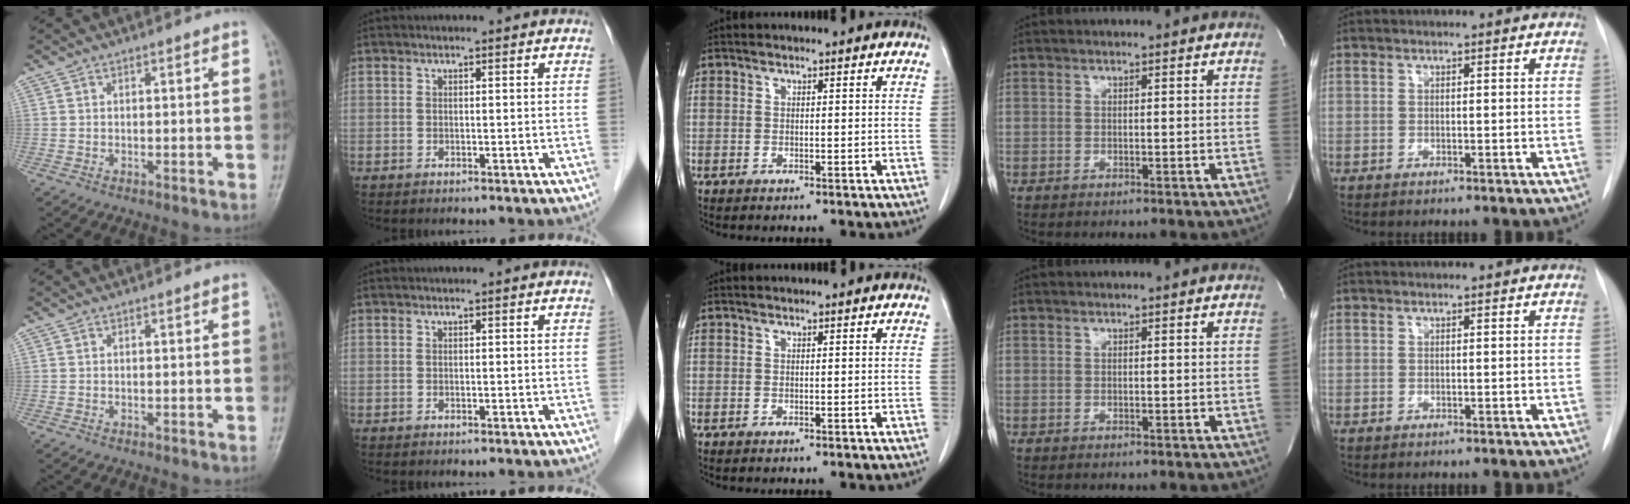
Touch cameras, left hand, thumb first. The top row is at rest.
{}